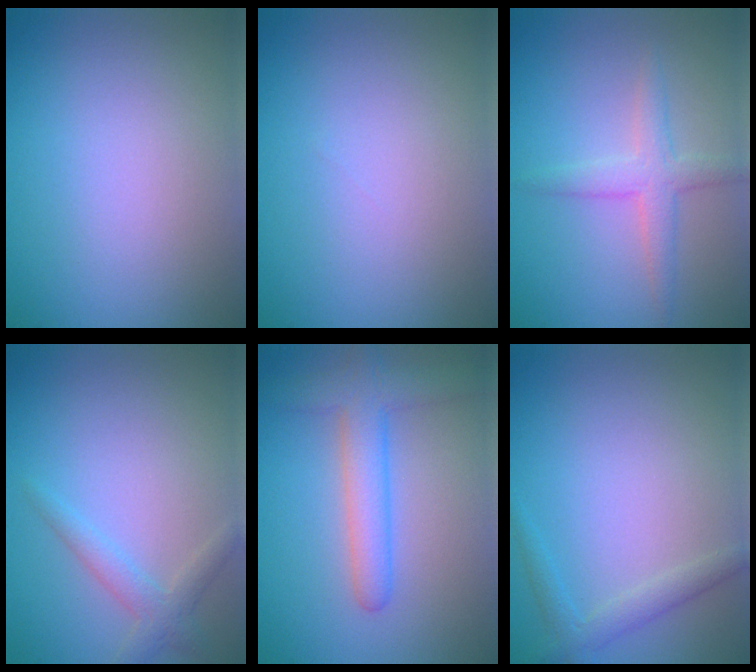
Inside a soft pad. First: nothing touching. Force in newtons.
{"total": 0.0}
{"total": 2.4, "press": 2.4, "slide": 0.2}
{"total": 1.9, "press": 1.9, "slide": 0.1}
{"total": 4.2, "press": 4.2, "slide": 0.3}
{"total": 1.8, "press": 1.8, "slide": 0.0}